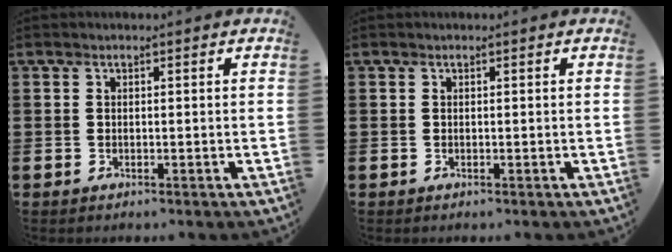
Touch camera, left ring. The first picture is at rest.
{"total": 0.0}